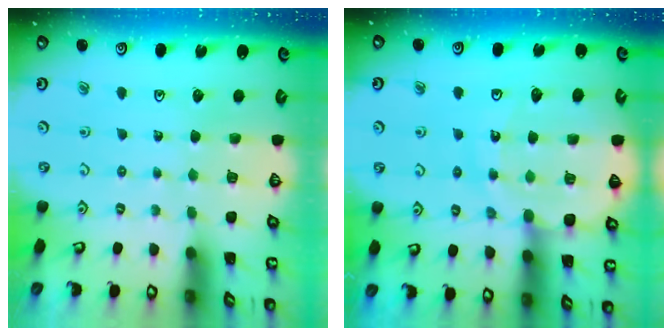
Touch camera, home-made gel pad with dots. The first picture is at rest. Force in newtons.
{"total": 13.3, "press": 13.2, "slide": 1.8}